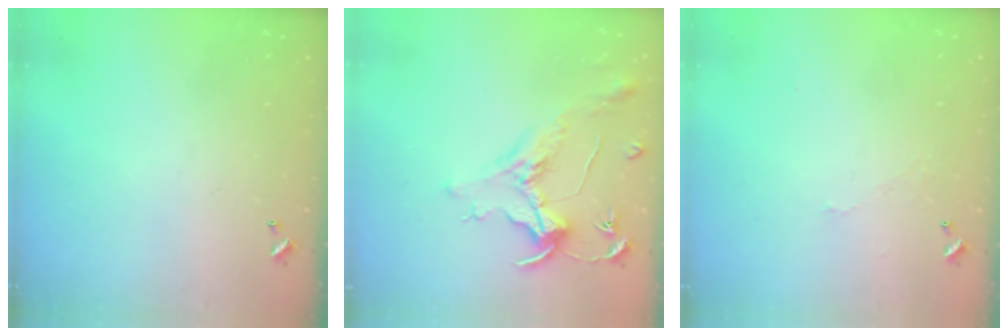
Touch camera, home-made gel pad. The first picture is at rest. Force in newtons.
{"total": 1.6, "press": 1.4, "slide": 0.7}
{"total": 0.0}